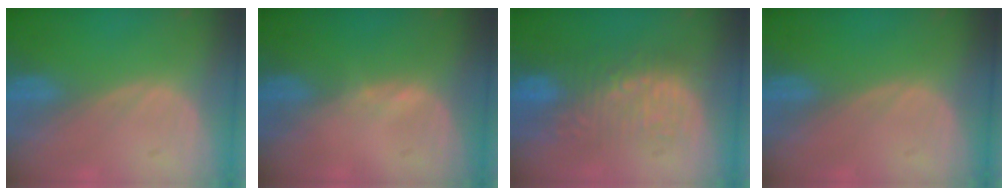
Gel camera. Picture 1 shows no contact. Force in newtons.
{"total": 0.6, "press": 0.5, "slide": 0.4}
{"total": 9.3, "press": 8.7, "slide": 3.4}
{"total": 0.0}